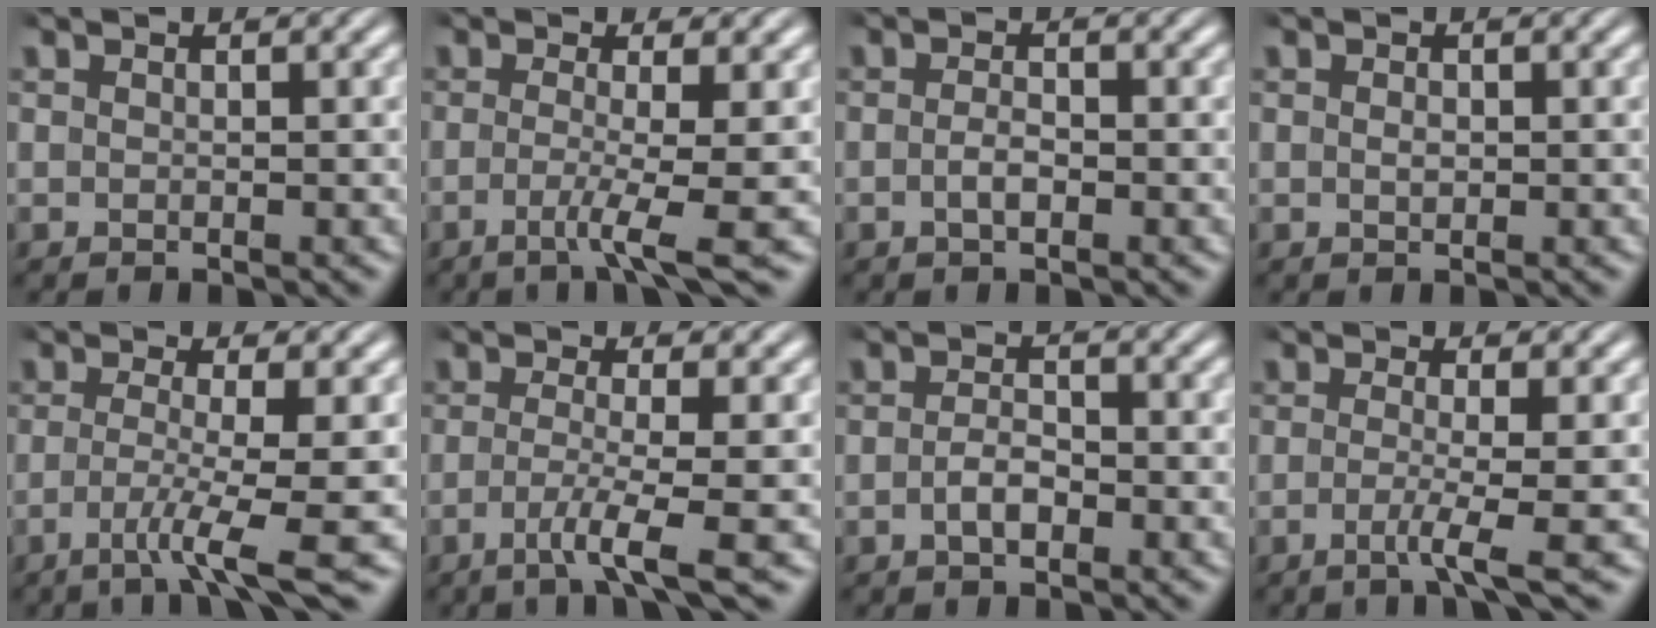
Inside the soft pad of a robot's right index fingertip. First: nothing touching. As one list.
[{"total": 3.4, "force": [-1.4, -0.5, 3.1], "torque": [-0.064, -0.025, -0.019]}, {"total": 1.6, "force": [-1.0, 0.5, 1.2], "torque": [-0.027, -0.008, -0.015]}, {"total": 0.6, "force": [-0.1, 0.2, 0.5], "torque": [-0.013, -0.008, 0.002]}, {"total": 4.8, "force": [-2.2, 0.1, 4.3], "torque": [-0.084, -0.031, -0.027]}, {"total": 4.0, "force": [-1.9, -0.1, 3.5], "torque": [-0.075, -0.029, -0.022]}, {"total": 2.0, "force": [-1.4, 0.7, 1.3], "torque": [-0.026, -0.009, -0.021]}, {"total": 2.7, "force": [-1.1, -0.6, 2.5], "torque": [-0.054, -0.020, -0.016]}]